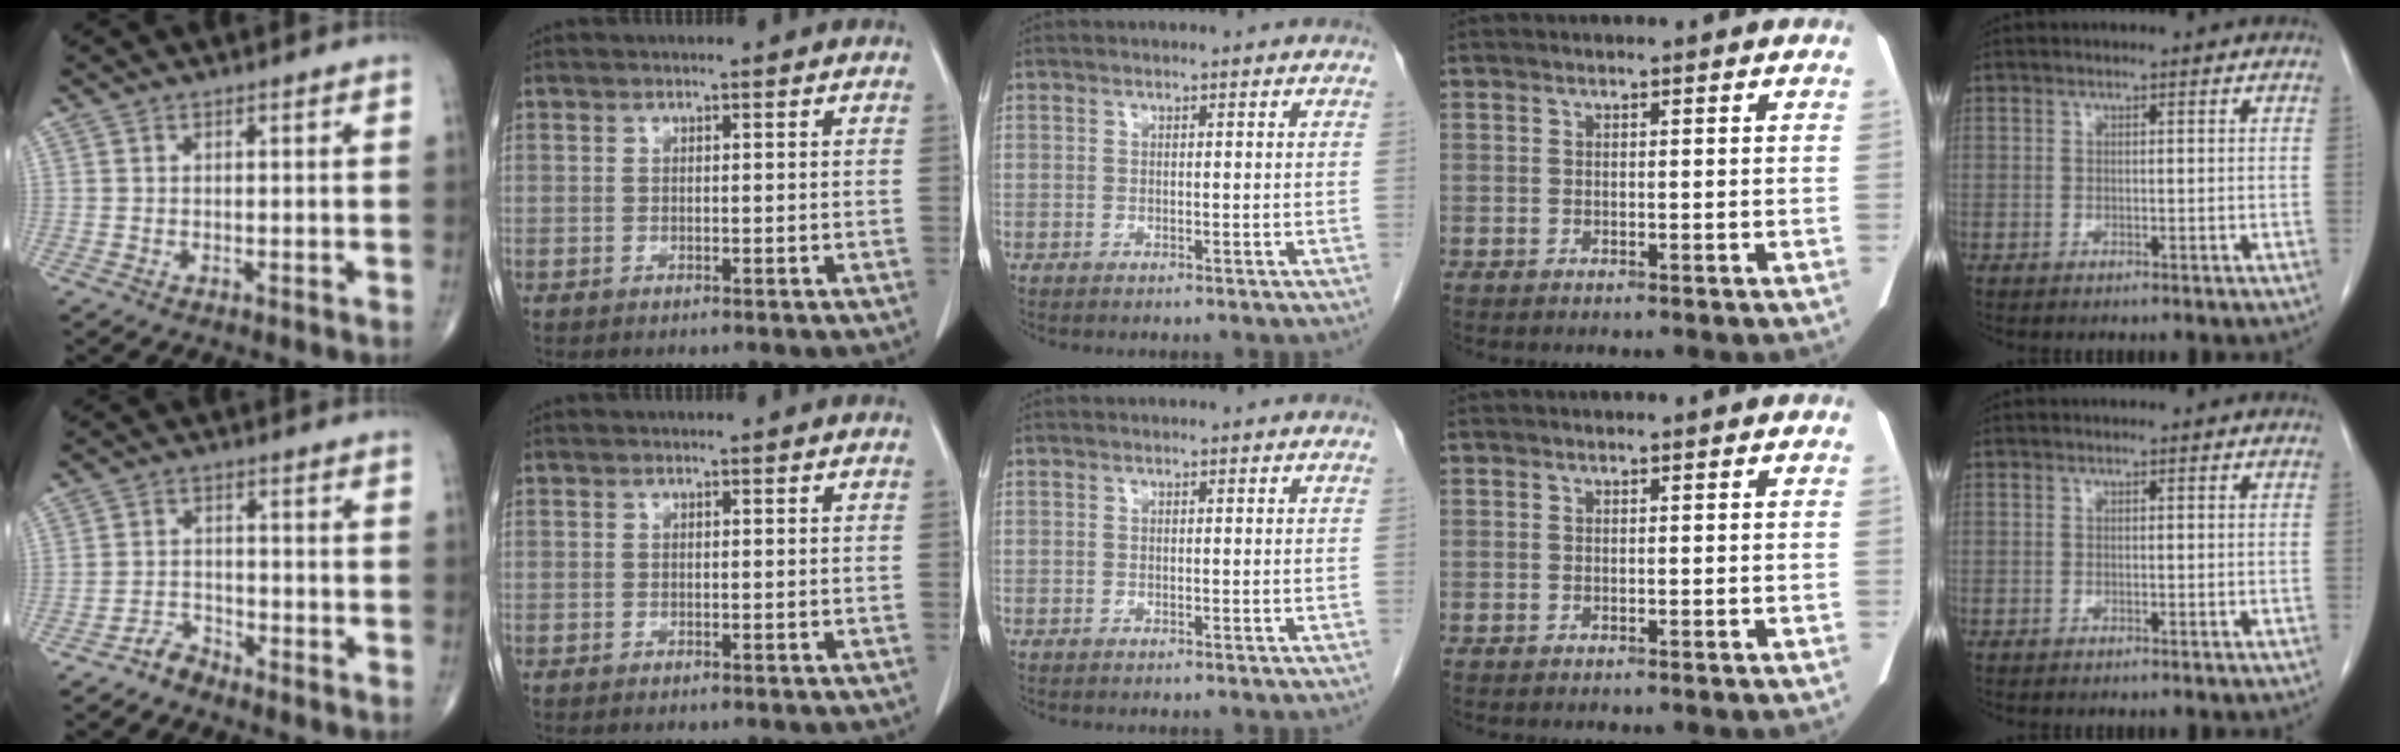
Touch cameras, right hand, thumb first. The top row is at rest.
{"thumb": {"total": 2.7, "force": [-2.6, 0.9, 0.1], "torque": [0.006, 0.010, -0.051]}}